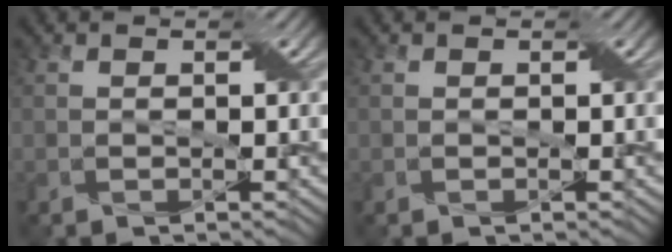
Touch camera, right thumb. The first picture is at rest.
{"total": 0.0}